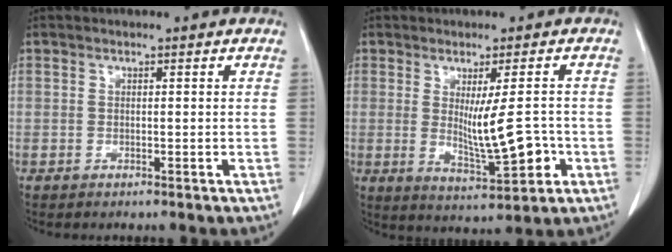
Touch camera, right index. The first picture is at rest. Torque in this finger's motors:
{"motor_torque": [0.58, 0.40, 0.23, 0.08]}